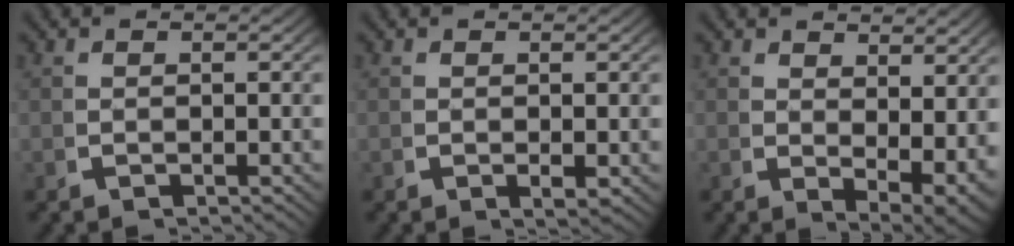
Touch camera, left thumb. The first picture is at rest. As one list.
[{"total": 0.8, "force": [0.1, 0.3, 0.7], "torque": [-0.012, -0.003, 0.003]}, {"total": 3.5, "force": [0.8, 1.8, 2.9], "torque": [-0.036, -0.024, 0.025]}]